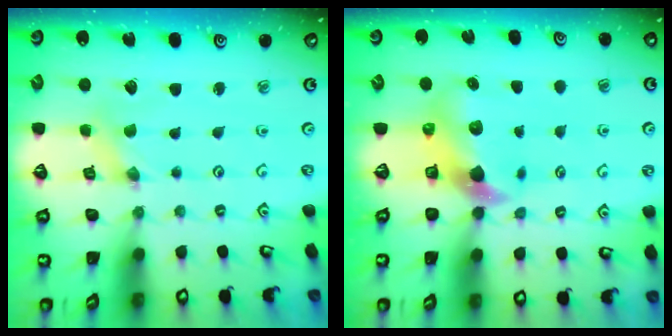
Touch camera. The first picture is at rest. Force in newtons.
{"total": 7.4, "press": 7.3, "slide": 1.0}